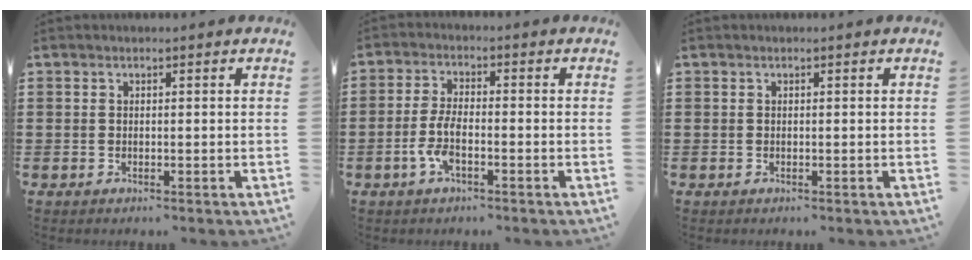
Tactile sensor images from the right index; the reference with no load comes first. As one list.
[{"total": 4.9, "force": [-1.8, 1.7, 4.2], "torque": [-0.100, -0.001, -0.042]}, {"total": 0.0}]